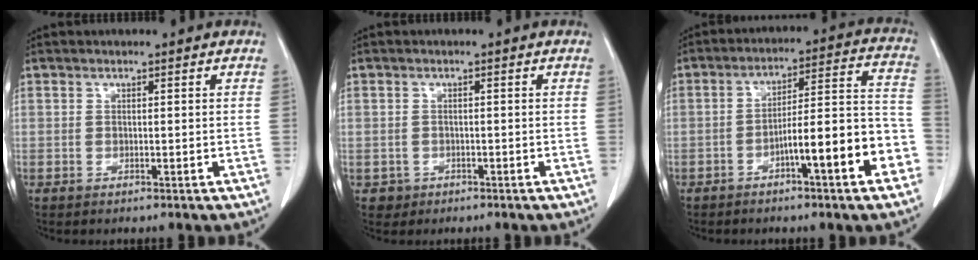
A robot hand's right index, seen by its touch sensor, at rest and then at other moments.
{"total": 1.9, "force": [-0.8, 1.7, -0.1], "torque": [0.001, 0.007, -0.011]}
{"total": 13.1, "force": [-5.5, 1.5, 11.8], "torque": [-0.158, 0.036, -0.077]}